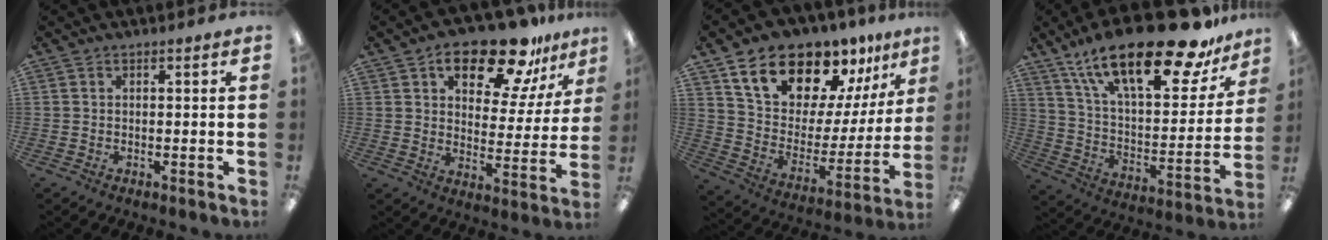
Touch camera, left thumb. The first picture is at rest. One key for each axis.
{"total": 17.4, "fx": 11.8, "fy": 7.5, "fz": 10.3, "tx": -0.146, "ty": -0.062, "tz": 0.195}
{"total": 18.3, "fx": 14.8, "fy": 8.5, "fz": 6.6, "tx": -0.126, "ty": -0.107, "tz": 0.264}
{"total": 26.6, "fx": 18.3, "fy": 9.0, "fz": 17.1, "tx": -0.277, "ty": -0.109, "tz": 0.305}